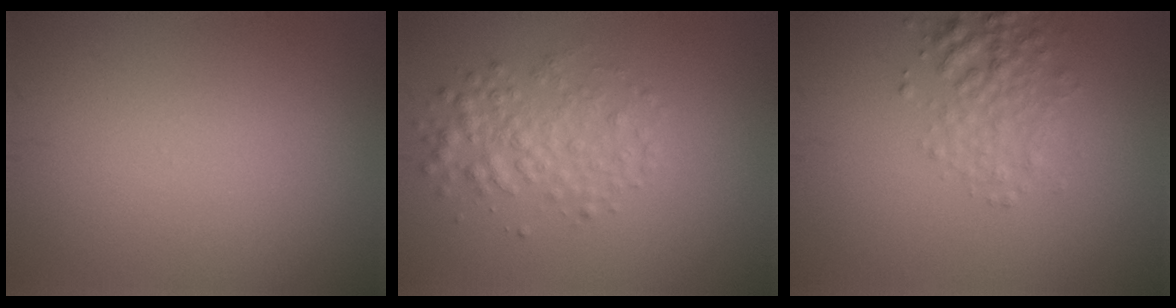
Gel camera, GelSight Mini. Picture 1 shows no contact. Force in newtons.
{"total": 3.0, "press": 3.0, "slide": 0.0}
{"total": 2.9, "press": 2.9, "slide": 0.1}